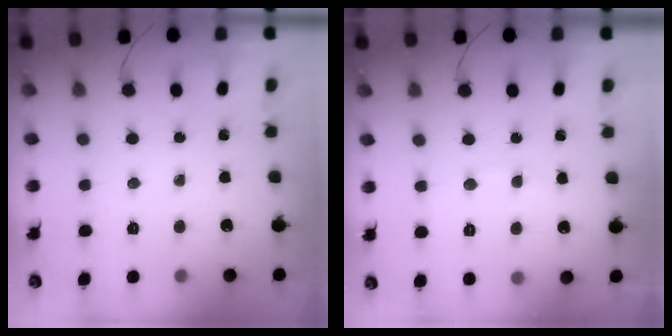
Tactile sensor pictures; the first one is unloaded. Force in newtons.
{"total": 6.3, "press": 6.2, "slide": 1.4}